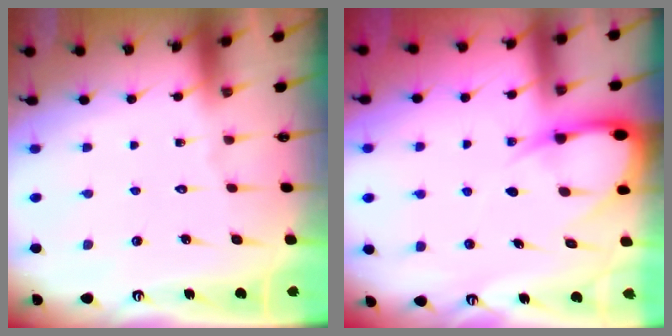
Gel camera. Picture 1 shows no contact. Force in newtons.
{"total": 7.1, "press": 7.1, "slide": 0.8}